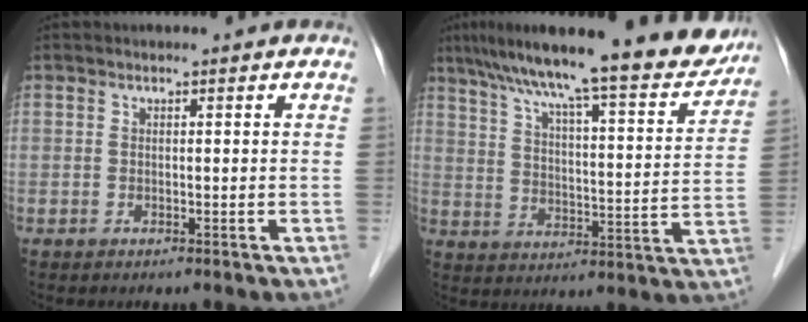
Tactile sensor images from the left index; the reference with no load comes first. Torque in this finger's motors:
{"motor_torque": [0.24, -0.43, 0.92, 0.21]}